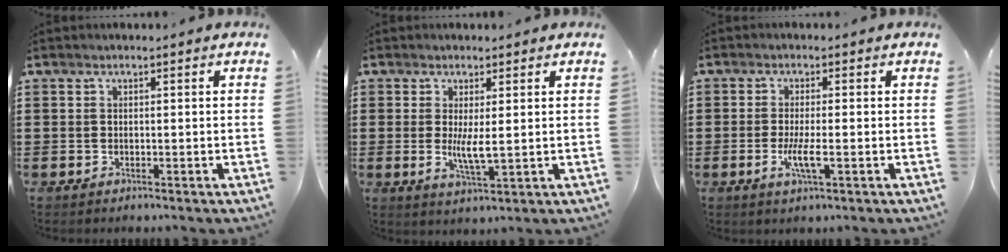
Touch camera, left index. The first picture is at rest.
{"total": 4.3, "force": [0.3, 0.7, 4.2], "torque": [-0.070, -0.008, 0.005]}
{"total": 4.0, "force": [-1.1, 0.5, 3.8], "torque": [-0.079, -0.008, -0.024]}